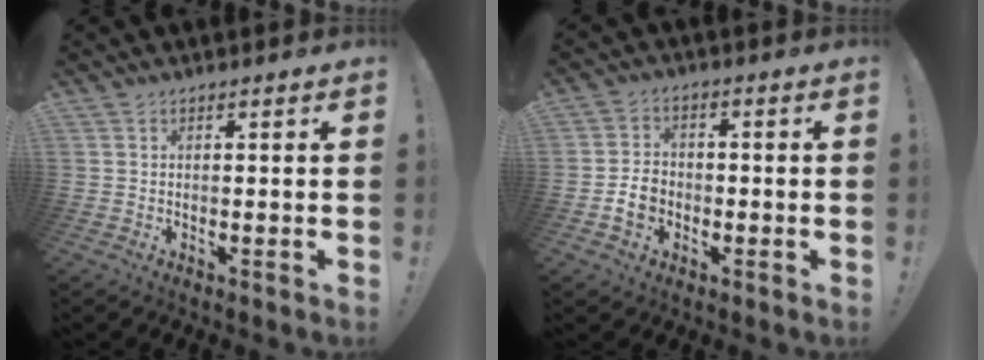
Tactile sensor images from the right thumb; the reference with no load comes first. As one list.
[{"total": 6.5, "force": [-2.3, 5.1, 3.3], "torque": [-0.052, 0.013, -0.041]}]